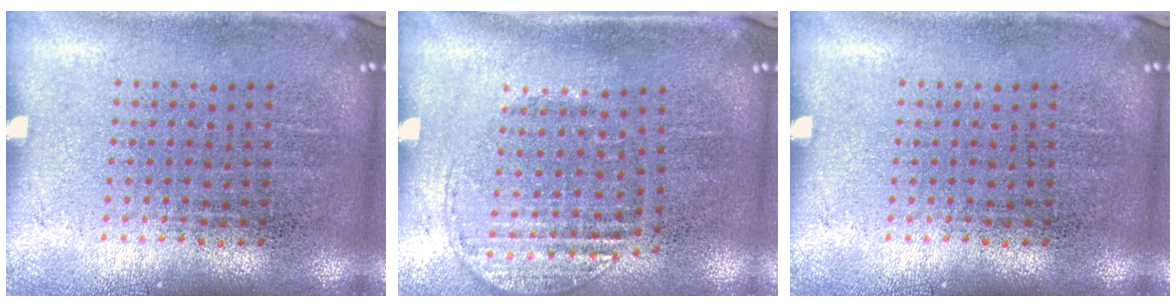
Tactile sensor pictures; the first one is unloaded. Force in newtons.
{"total": 1.3, "press": 1.1, "slide": 0.6}
{"total": 0.0}